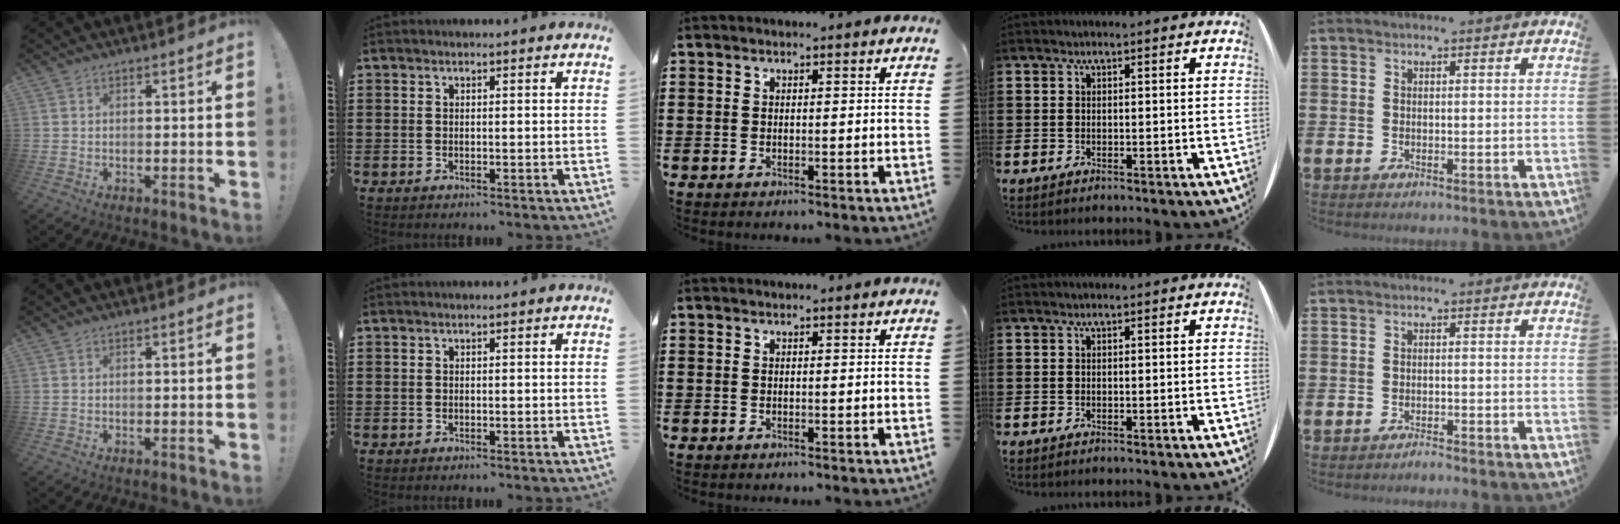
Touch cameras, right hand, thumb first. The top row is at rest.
{"little": {"total": 1.1, "force": [-1.1, 0.0, 0.1], "torque": [-0.005, -0.002, -0.022]}}